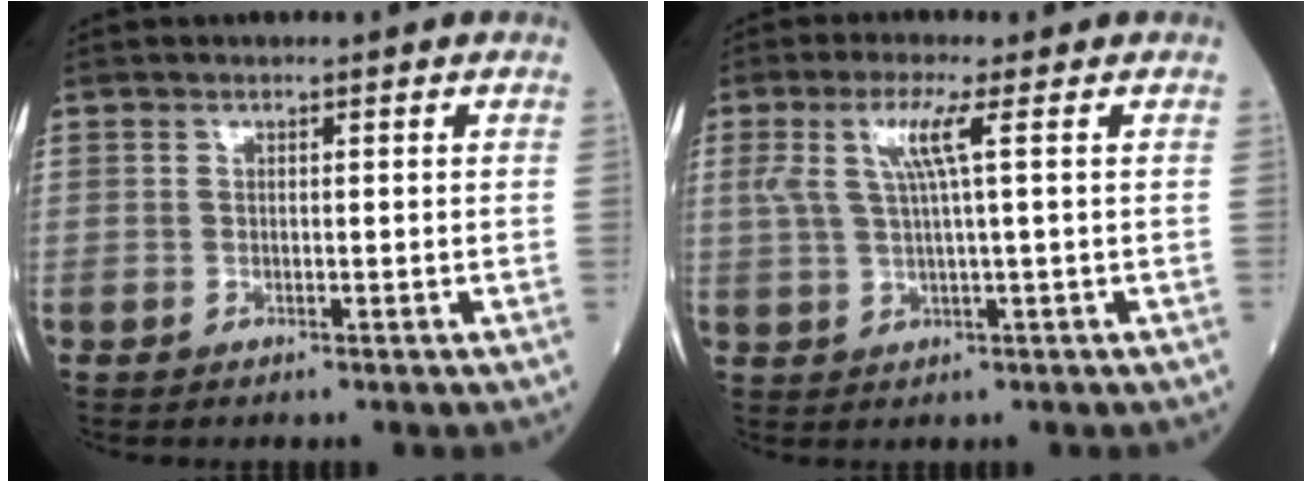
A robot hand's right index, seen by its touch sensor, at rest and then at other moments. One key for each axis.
{"total": 5.2, "fx": 1.6, "fy": -0.4, "fz": 4.9, "tx": -0.105, "ty": 0.012, "tz": 0.036}